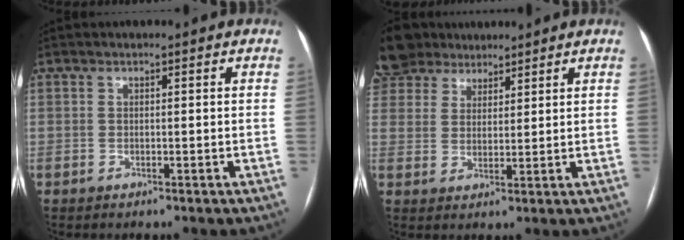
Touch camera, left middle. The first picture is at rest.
{"total": 11.8, "force": [9.3, 6.8, 2.9], "torque": [-0.081, 0.041, 0.180]}